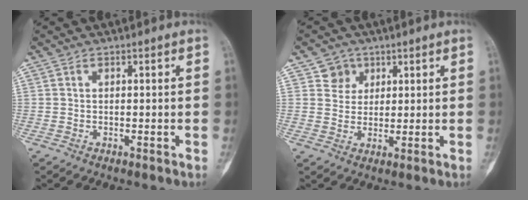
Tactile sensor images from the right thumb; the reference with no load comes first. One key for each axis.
{"total": 4.1, "fx": 2.0, "fy": 3.5, "fz": 0.3, "tx": 0.021, "ty": -0.008, "tz": 0.031}